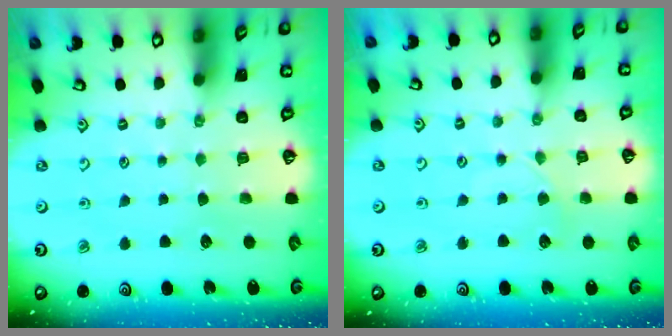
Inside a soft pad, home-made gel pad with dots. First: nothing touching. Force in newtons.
{"total": 3.2, "press": 3.2, "slide": 0.4}